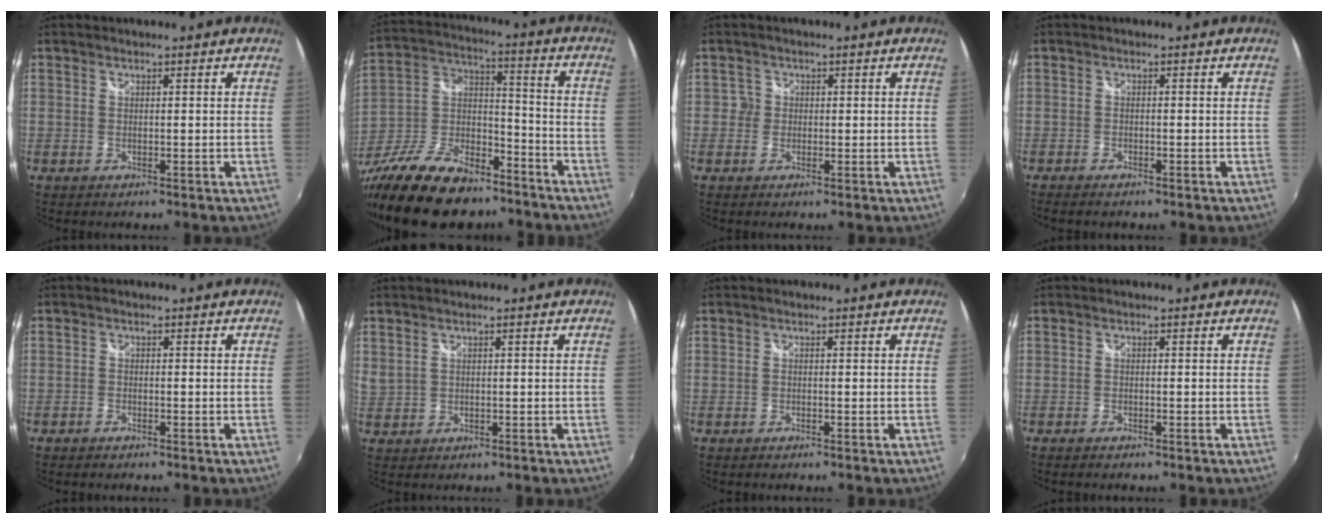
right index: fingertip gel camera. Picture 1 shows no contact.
{"total": 24.1, "force": [-17.0, 10.4, 13.5], "torque": [-0.286, -0.009, -0.285]}
{"total": 1.8, "force": [-0.2, 1.8, 0.0], "torque": [0.003, 0.004, -0.007]}
{"total": 2.3, "force": [-2.0, 0.8, 0.9], "torque": [-0.026, -0.009, -0.038]}
{"total": 1.0, "force": [-0.9, 0.5, 0.1], "torque": [-0.005, -0.002, -0.019]}
{"total": 2.4, "force": [1.7, 1.3, 1.0], "torque": [-0.016, 0.003, 0.037]}
{"total": 0.0}
{"total": 0.8, "force": [-0.7, 0.3, 0.2], "torque": [-0.006, -0.004, -0.016]}